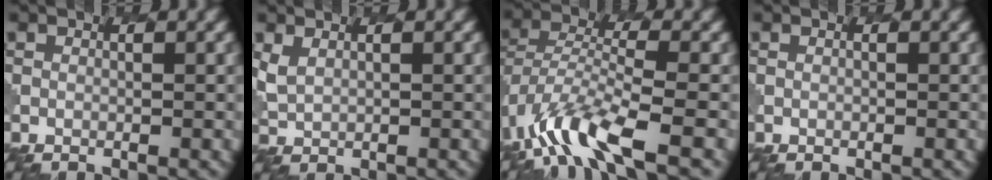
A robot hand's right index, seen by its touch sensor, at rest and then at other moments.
{"total": 1.8, "force": [1.4, 0.8, 0.8], "torque": [-0.025, -0.003, 0.036]}
{"total": 7.9, "force": [-4.6, 2.7, 5.8], "torque": [-0.113, -0.002, -0.093]}
{"total": 0.0}